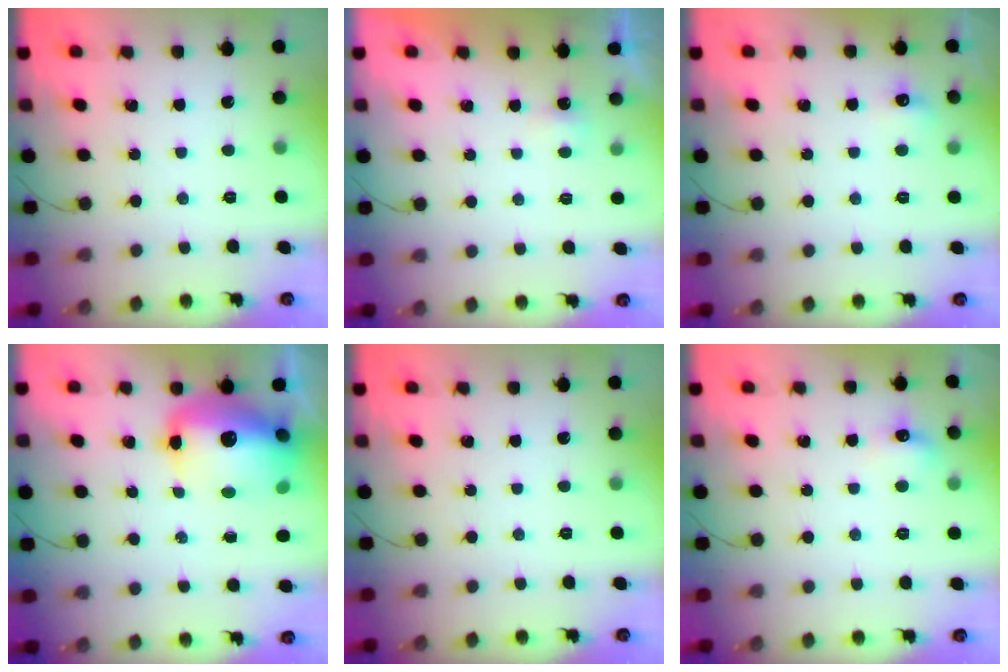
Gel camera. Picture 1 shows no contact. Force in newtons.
{"total": 1.6, "press": 1.5, "slide": 0.6}
{"total": 4.6, "press": 4.4, "slide": 1.3}
{"total": 18.0, "press": 17.5, "slide": 4.1}
{"total": 0.0}
{"total": 5.6, "press": 5.4, "slide": 1.5}